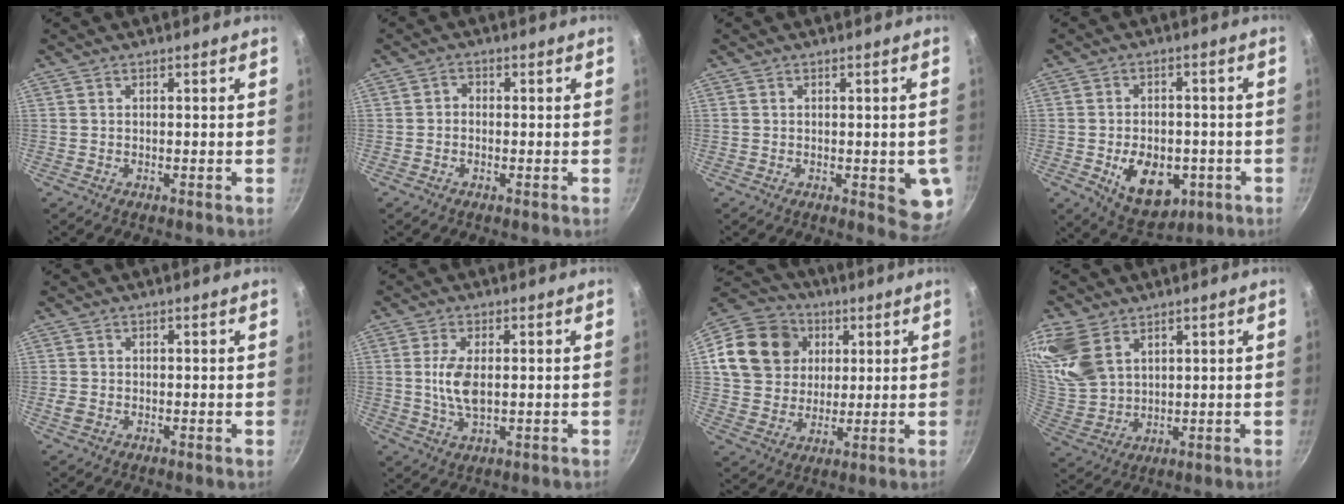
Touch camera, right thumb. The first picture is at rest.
{"total": 1.5, "force": [-0.4, 1.2, 0.7], "torque": [-0.011, 0.008, -0.011]}
{"total": 6.8, "force": [-1.0, 2.8, 6.1], "torque": [-0.050, -0.004, -0.009]}
{"total": 12.3, "force": [-3.4, 8.3, 8.4], "torque": [-0.096, 0.004, -0.036]}
{"total": 1.6, "force": [-0.5, 1.3, 0.9], "torque": [-0.017, 0.001, -0.010]}
{"total": 6.4, "force": [0.4, 3.0, 5.6], "torque": [-0.115, -0.003, 0.008]}
{"total": 16.9, "force": [4.6, 14.5, 7.4], "torque": [-0.126, 0.018, 0.081]}
{"total": 13.9, "force": [7.1, 9.1, 7.7], "torque": [-0.163, -0.011, 0.160]}